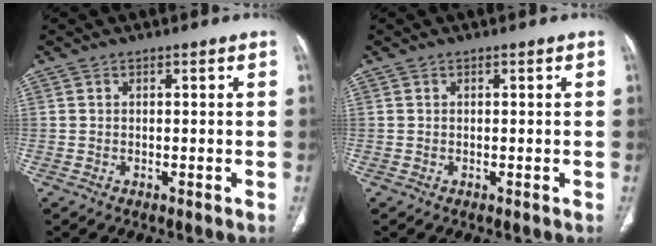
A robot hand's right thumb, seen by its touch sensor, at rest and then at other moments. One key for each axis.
{"total": 0.0}